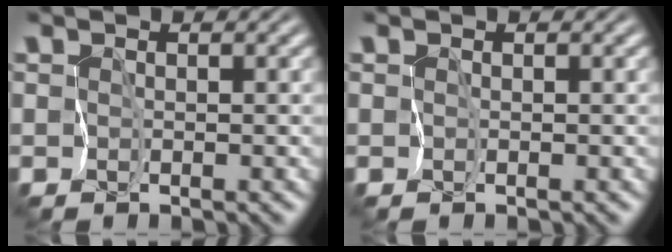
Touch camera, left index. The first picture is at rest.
{"total": 0.0}